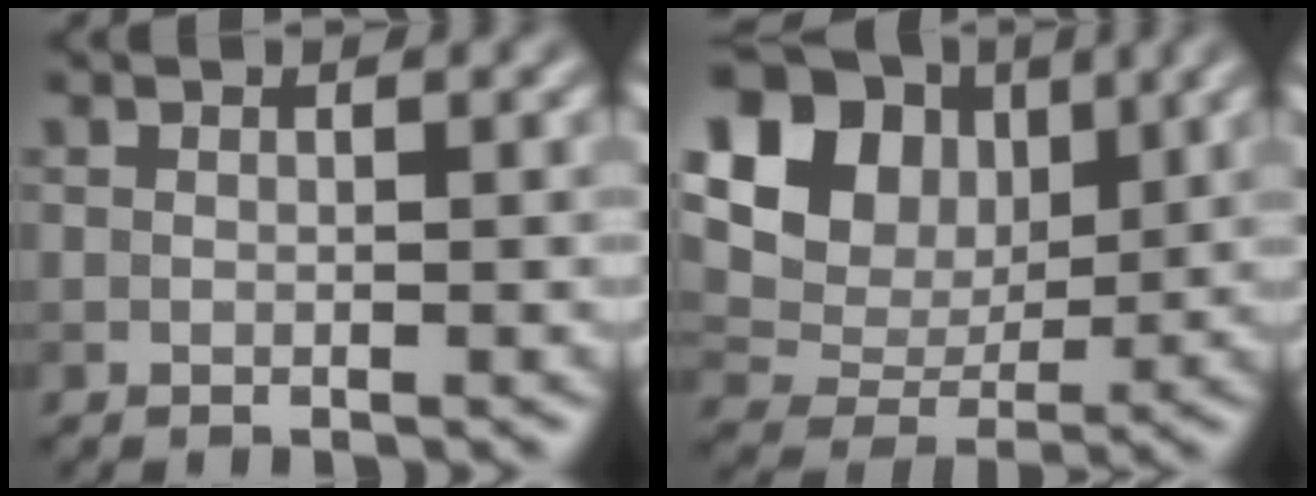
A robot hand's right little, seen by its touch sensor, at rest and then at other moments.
{"total": 14.2, "force": [5.3, 10.8, 7.6], "torque": [-0.169, 0.049, 0.090]}